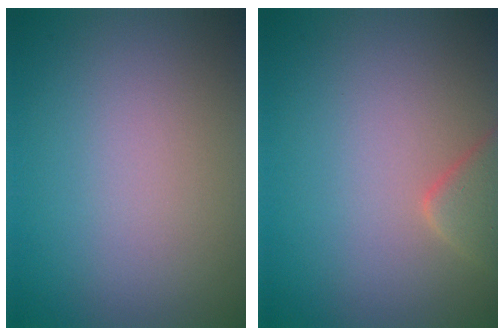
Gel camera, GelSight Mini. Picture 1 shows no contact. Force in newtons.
{"total": 2.3, "press": 2.3, "slide": 0.2}